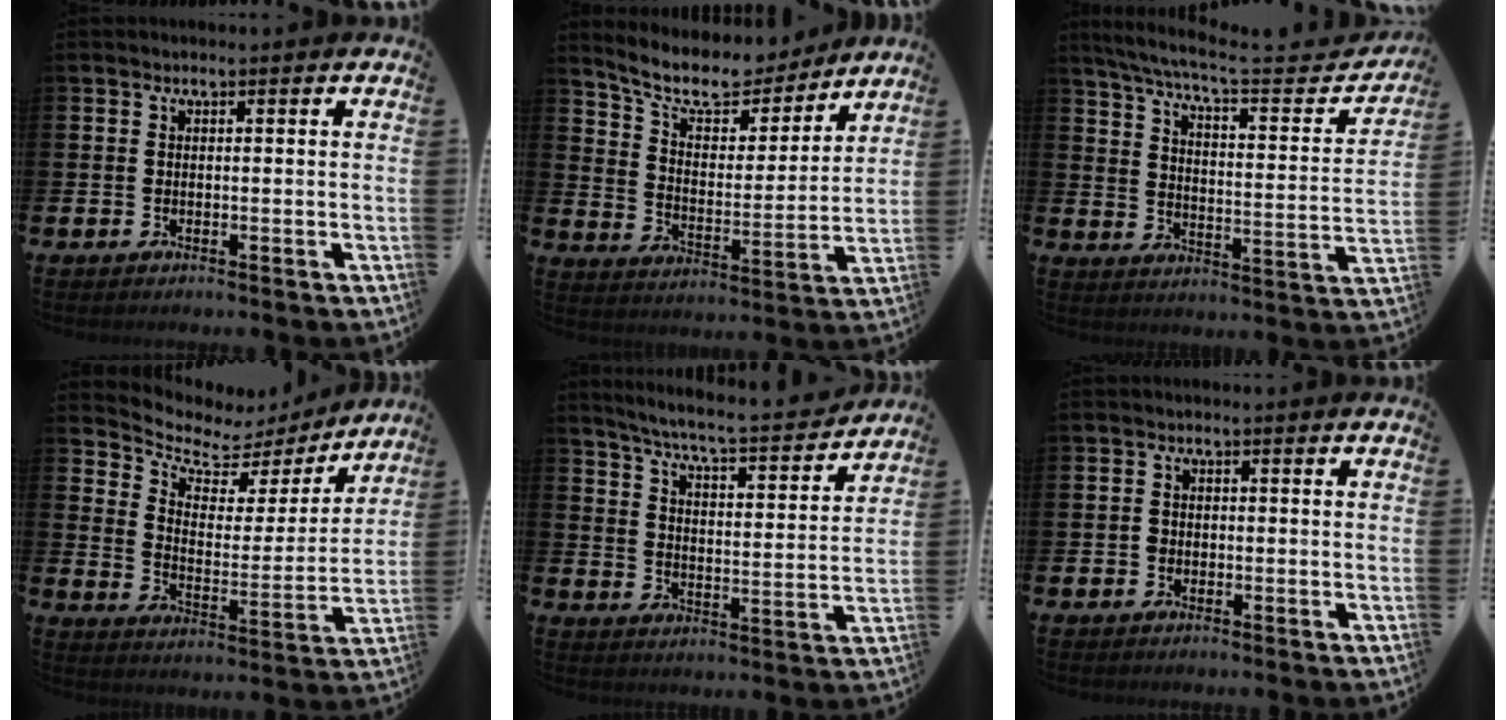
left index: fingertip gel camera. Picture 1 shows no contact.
{"total": 9.7, "force": [8.6, 3.2, 2.9], "torque": [-0.083, -0.058, 0.150]}
{"total": 6.6, "force": [5.7, 0.7, 3.1], "torque": [-0.076, -0.050, 0.089]}
{"total": 6.0, "force": [5.0, 2.8, 1.7], "torque": [-0.057, -0.042, 0.077]}
{"total": 6.2, "force": [5.8, -0.1, 2.2], "torque": [-0.066, -0.047, 0.094]}
{"total": 1.2, "force": [-0.4, 1.1, 0.2], "torque": [0.000, 0.004, -0.012]}